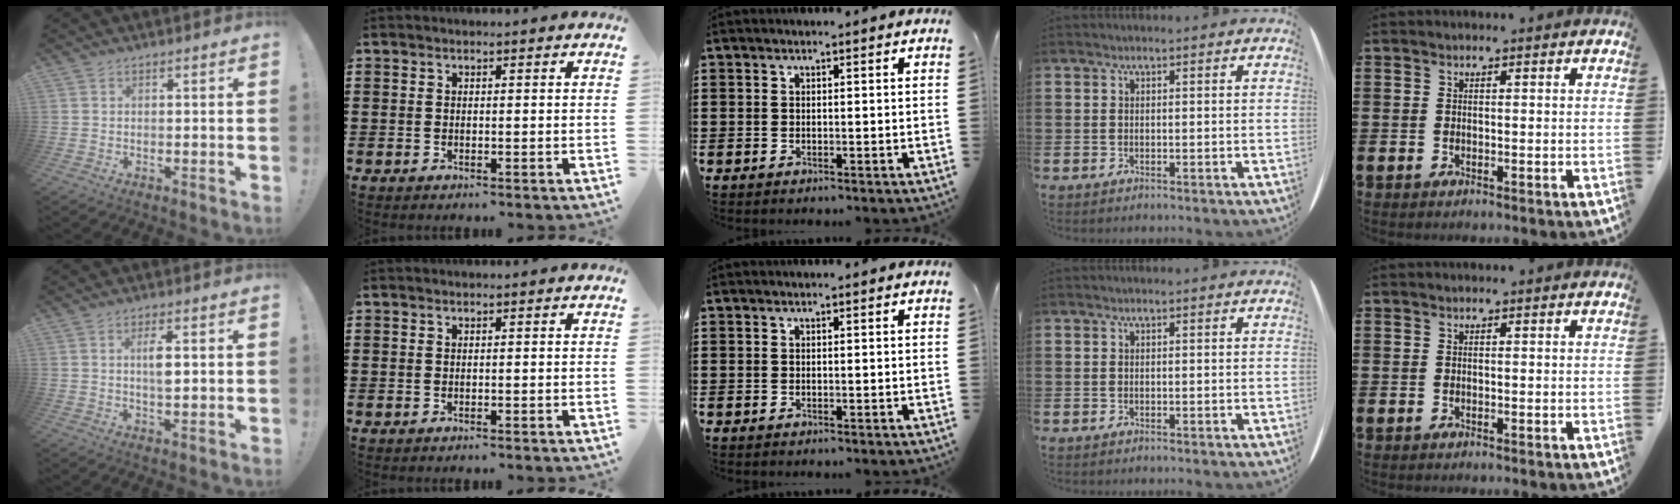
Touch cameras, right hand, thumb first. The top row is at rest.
{"thumb": {"total": 5.0, "force": [0.7, 1.6, 4.6], "torque": [-0.069, -0.006, 0.006]}}